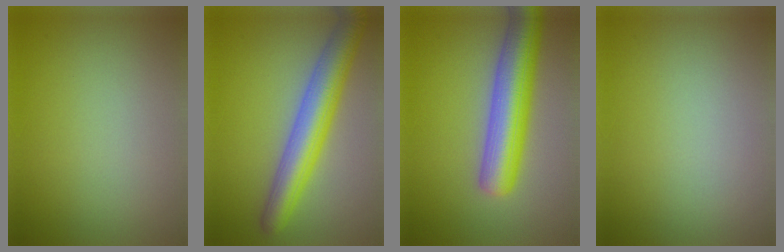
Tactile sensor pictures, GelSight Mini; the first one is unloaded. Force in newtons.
{"total": 6.8, "press": 6.8, "slide": 0.4}
{"total": 7.8, "press": 7.8, "slide": 0.2}
{"total": 0.0}